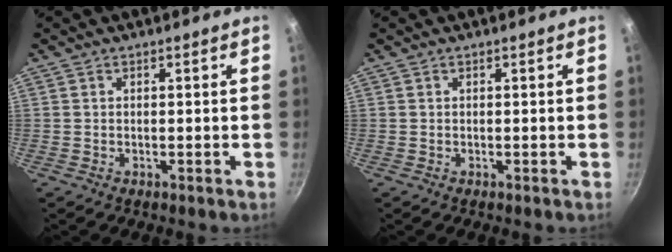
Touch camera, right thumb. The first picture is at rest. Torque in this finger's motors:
{"motor_torque": [0.00, 0.00, 0.00, 0.00, 0.00]}